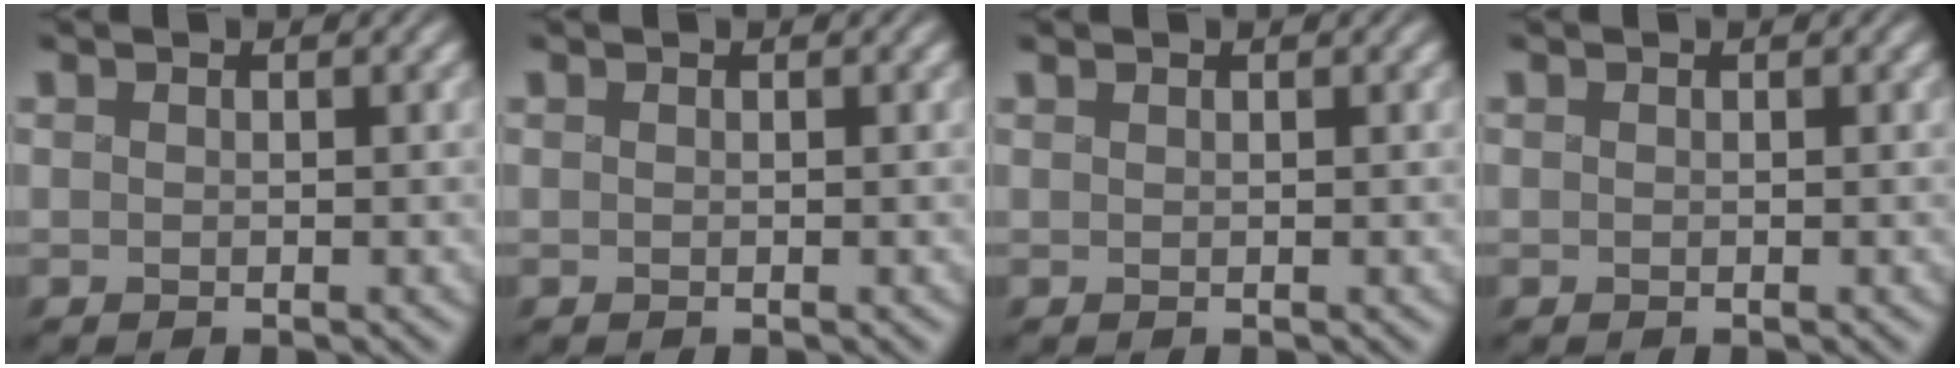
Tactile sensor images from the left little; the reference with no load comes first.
{"total": 0.0}
{"total": 0.0}
{"total": 0.0}